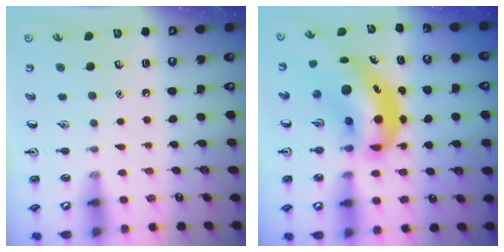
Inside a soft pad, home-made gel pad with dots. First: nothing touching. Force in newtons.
{"total": 11.1, "press": 10.7, "slide": 2.9}